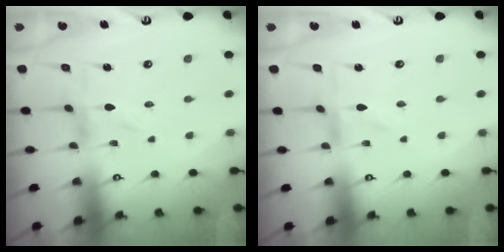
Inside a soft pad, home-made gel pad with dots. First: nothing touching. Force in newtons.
{"total": 0.0}